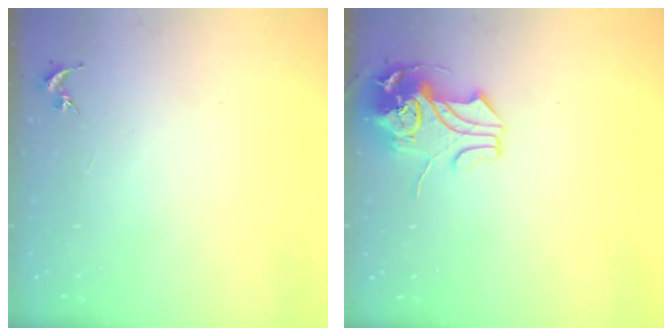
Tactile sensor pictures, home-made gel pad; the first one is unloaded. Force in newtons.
{"total": 9.8, "press": 9.8, "slide": 0.8}